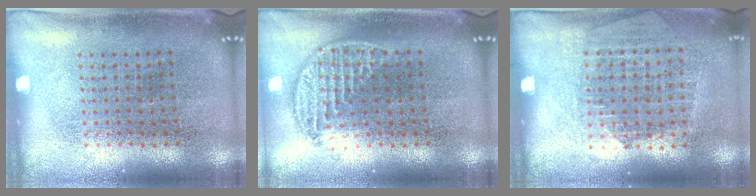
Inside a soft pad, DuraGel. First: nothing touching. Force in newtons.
{"total": 1.3, "press": 1.2, "slide": 0.7}
{"total": 1.2, "press": 1.1, "slide": 0.5}